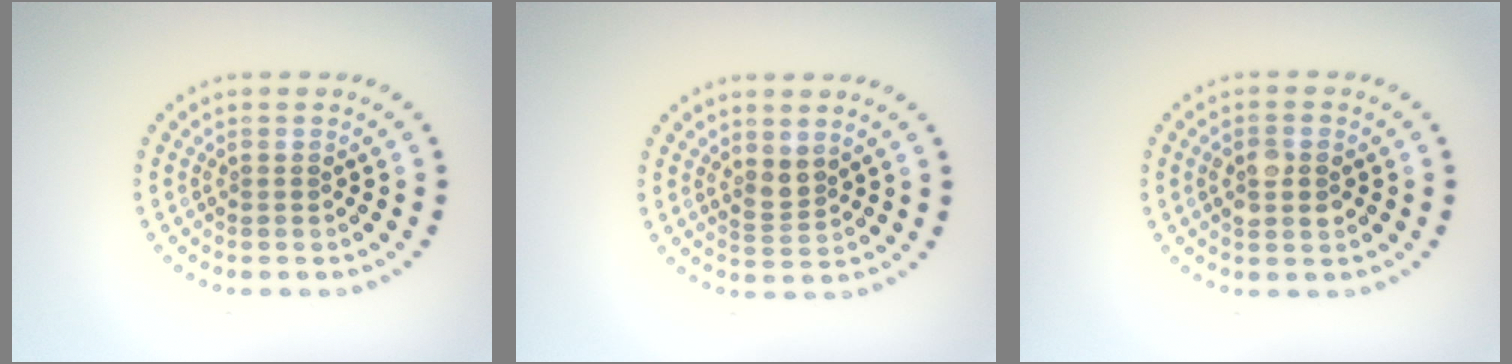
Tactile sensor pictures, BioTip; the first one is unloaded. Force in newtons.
{"total": 1.8, "press": 1.5, "slide": 1.1}
{"total": 2.6, "press": 2.6, "slide": 0.2}